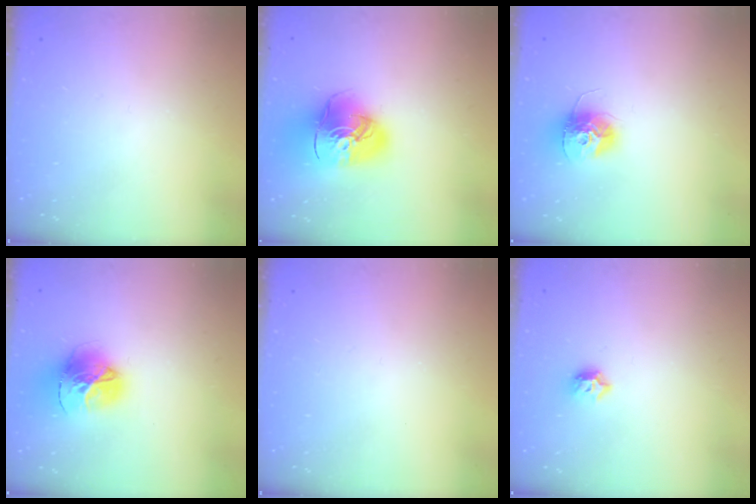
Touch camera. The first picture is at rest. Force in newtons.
{"total": 17.2, "press": 17.1, "slide": 2.0}
{"total": 12.3, "press": 12.3, "slide": 1.0}
{"total": 16.0, "press": 15.9, "slide": 1.7}
{"total": 0.0}
{"total": 5.6, "press": 5.5, "slide": 0.9}